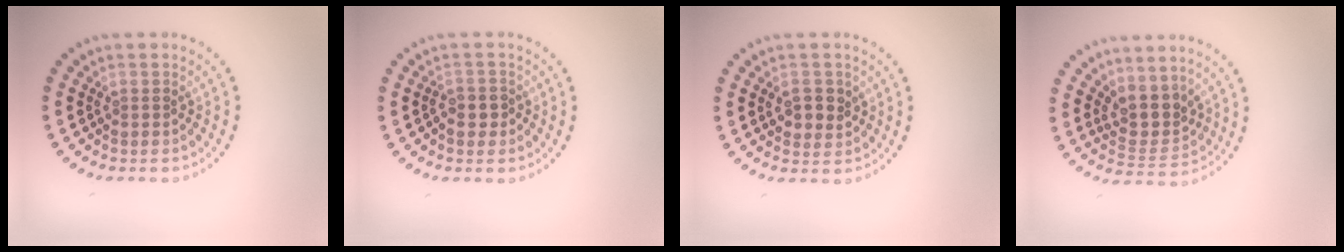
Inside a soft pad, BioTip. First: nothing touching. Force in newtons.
{"total": 1.3, "press": 1.2, "slide": 0.5}
{"total": 2.5, "press": 2.4, "slide": 0.6}
{"total": 3.3, "press": 2.5, "slide": 2.1}